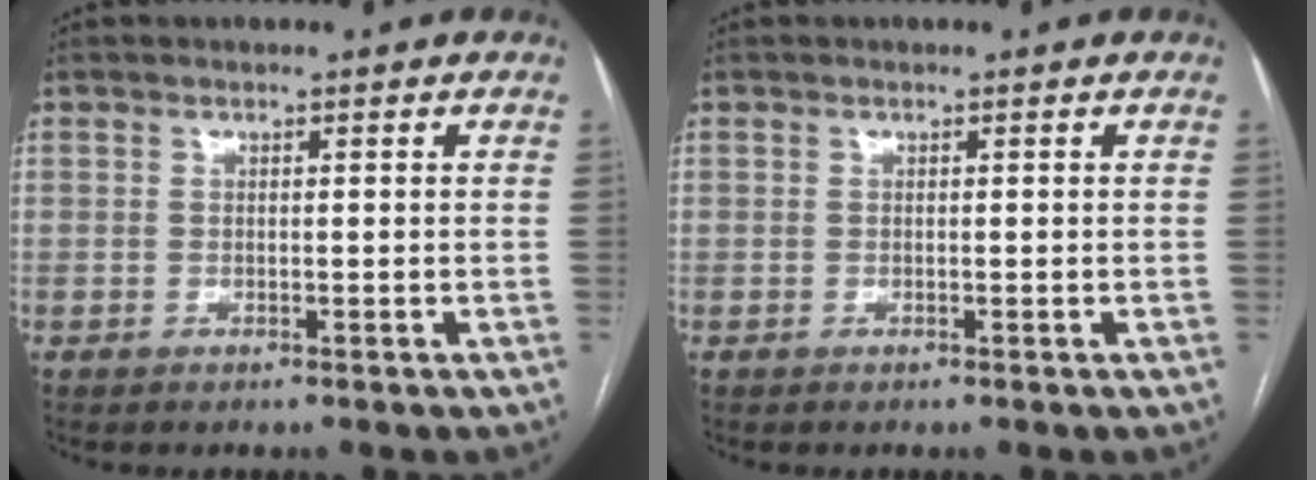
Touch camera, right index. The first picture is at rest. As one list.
[{"total": 0.0}]